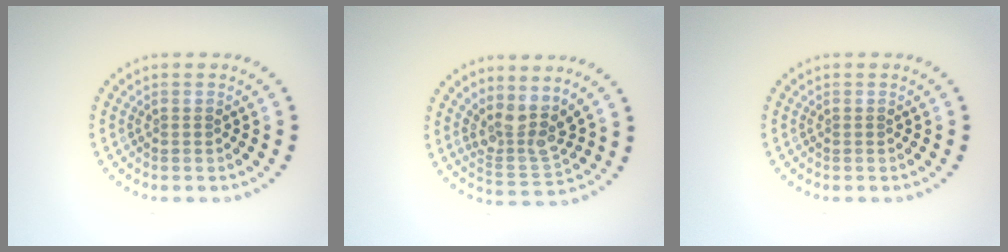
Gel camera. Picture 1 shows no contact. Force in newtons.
{"total": 3.5, "press": 2.8, "slide": 2.2}
{"total": 0.0}